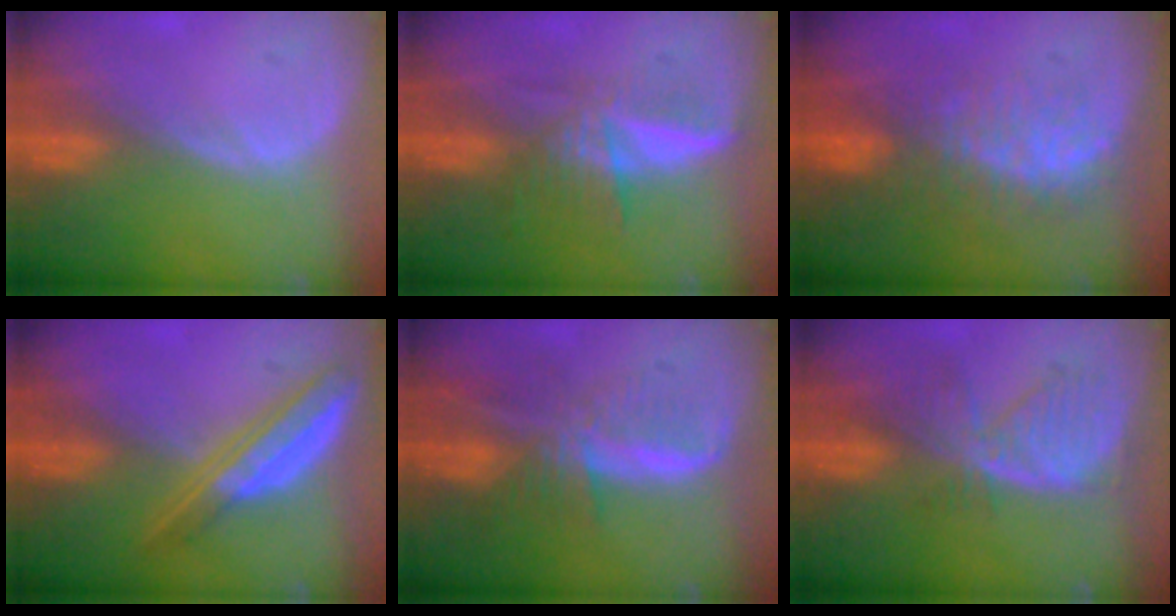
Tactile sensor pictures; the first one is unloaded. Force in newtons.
{"total": 5.9, "press": 5.4, "slide": 2.4}
{"total": 7.8, "press": 7.6, "slide": 2.1}
{"total": 6.3, "press": 5.6, "slide": 2.8}
{"total": 8.2, "press": 7.0, "slide": 4.3}
{"total": 7.2, "press": 6.5, "slide": 3.1}